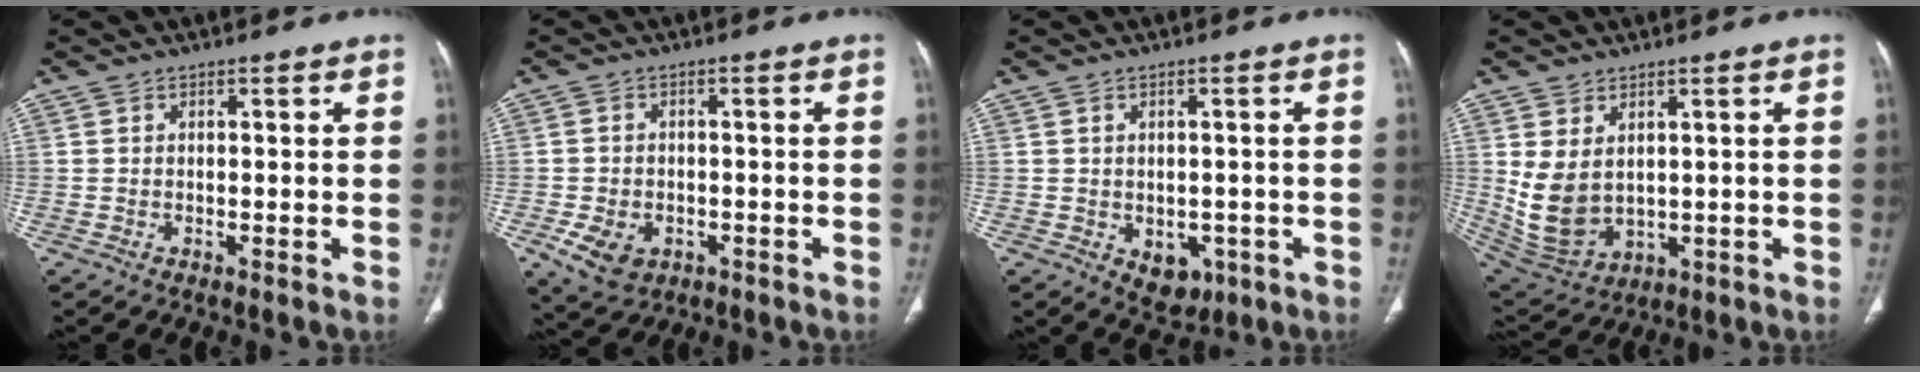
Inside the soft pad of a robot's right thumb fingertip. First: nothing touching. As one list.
[{"total": 6.9, "force": [-2.7, 5.0, 3.9], "torque": [-0.067, 0.008, -0.036]}, {"total": 5.3, "force": [-1.7, 3.9, 3.2], "torque": [-0.022, 0.005, -0.007]}, {"total": 9.8, "force": [1.6, 6.6, 7.0], "torque": [-0.136, -0.013, 0.061]}]